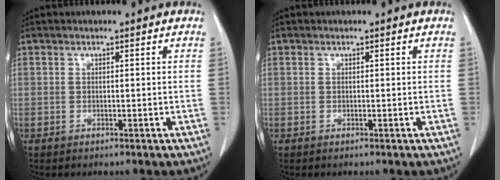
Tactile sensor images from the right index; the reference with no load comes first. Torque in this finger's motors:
{"motor_torque": [-0.01, 0.01, 0.00, 0.00]}